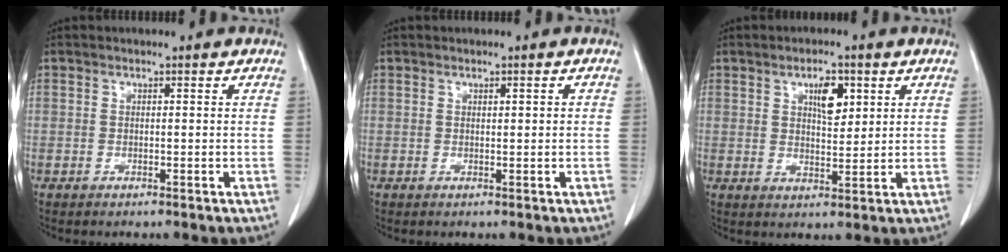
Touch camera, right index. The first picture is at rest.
{"total": 0.9, "force": [0.2, 0.1, 0.9], "torque": [-0.016, 0.001, 0.005]}
{"total": 4.8, "force": [2.2, 1.9, 3.9], "torque": [-0.065, -0.001, 0.038]}